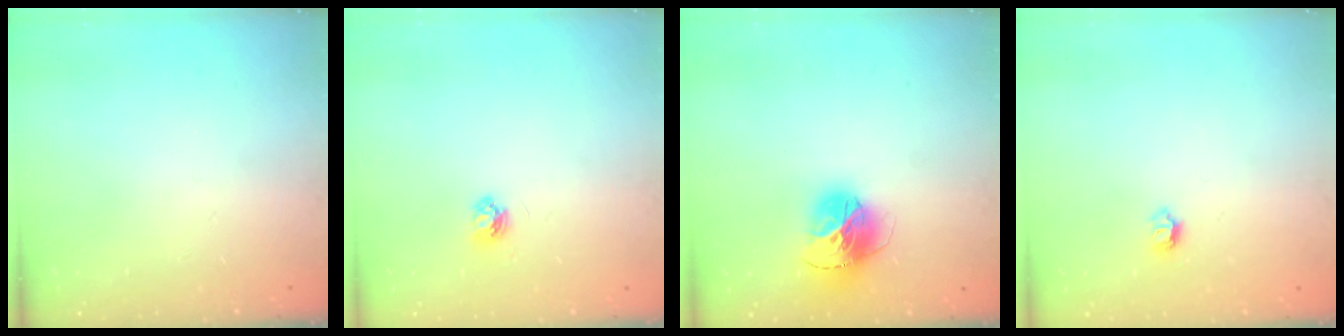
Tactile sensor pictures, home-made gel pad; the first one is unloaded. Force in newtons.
{"total": 3.9, "press": 3.9, "slide": 0.4}
{"total": 15.1, "press": 15.0, "slide": 1.5}
{"total": 5.5, "press": 5.5, "slide": 0.5}